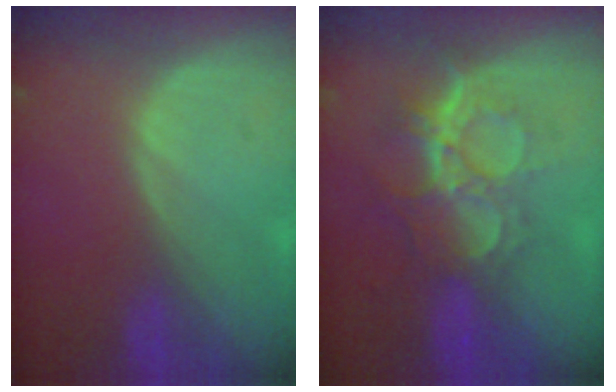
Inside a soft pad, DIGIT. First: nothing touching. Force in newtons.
{"total": 9.4, "press": 8.0, "slide": 5.0}